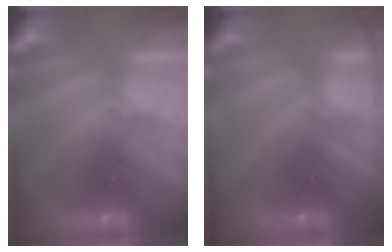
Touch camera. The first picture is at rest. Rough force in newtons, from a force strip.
{"total": 7.6}